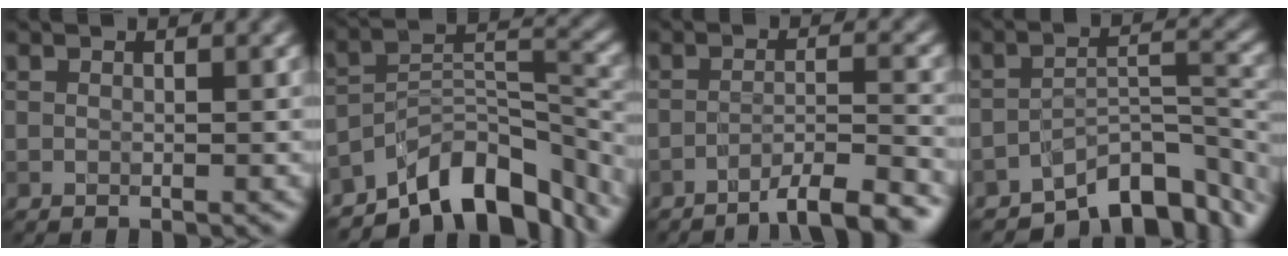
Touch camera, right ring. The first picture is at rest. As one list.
[{"total": 10.3, "force": [-7.9, 4.0, 5.2], "torque": [-0.073, 0.005, -0.143]}, {"total": 5.4, "force": [-4.2, 0.6, 3.3], "torque": [-0.045, 0.009, -0.068]}, {"total": 8.2, "force": [-6.2, 3.1, 4.4], "torque": [-0.047, -0.011, -0.098]}]